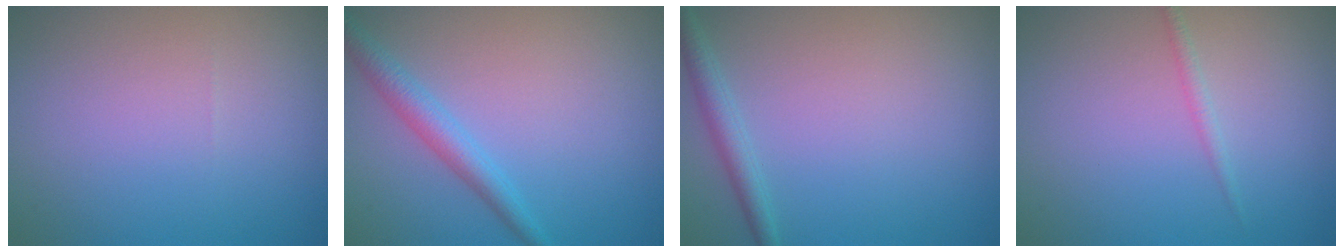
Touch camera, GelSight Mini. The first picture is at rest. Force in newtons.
{"total": 2.7, "press": 2.7, "slide": 0.1}
{"total": 2.0, "press": 2.0, "slide": 0.1}
{"total": 0.9, "press": 0.9, "slide": 0.1}